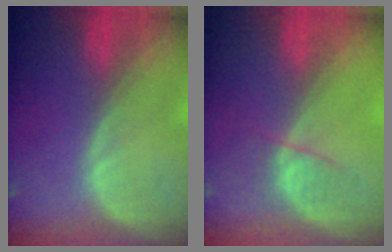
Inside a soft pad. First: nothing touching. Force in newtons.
{"total": 2.5, "press": 2.3, "slide": 0.9}